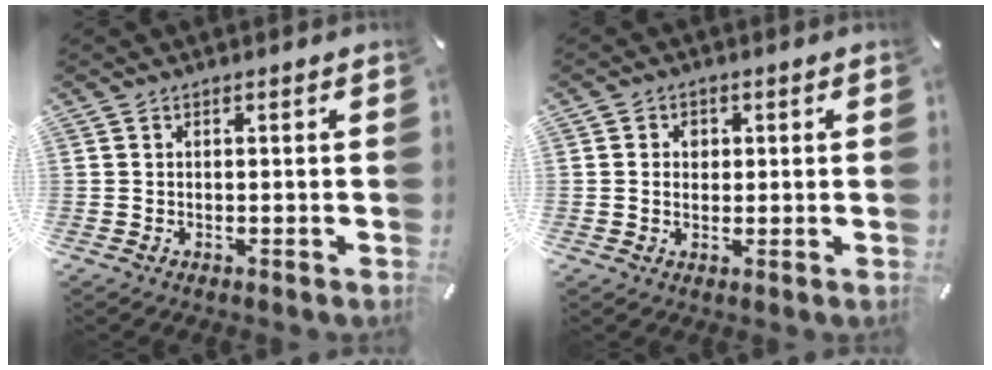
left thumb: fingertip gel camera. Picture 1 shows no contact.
{"total": 3.1, "force": [0.1, 2.7, 1.6], "torque": [-0.018, 0.001, -0.004]}